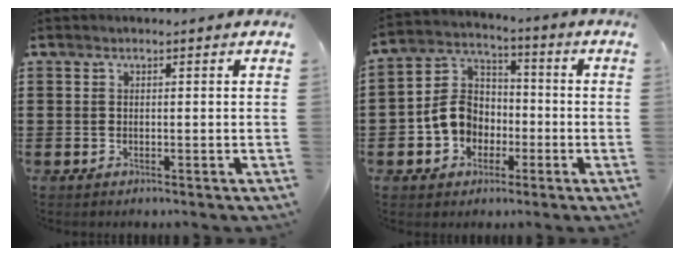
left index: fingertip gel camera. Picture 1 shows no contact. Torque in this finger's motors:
{"motor_torque": [0.99, 0.38, 0.60, 0.09]}